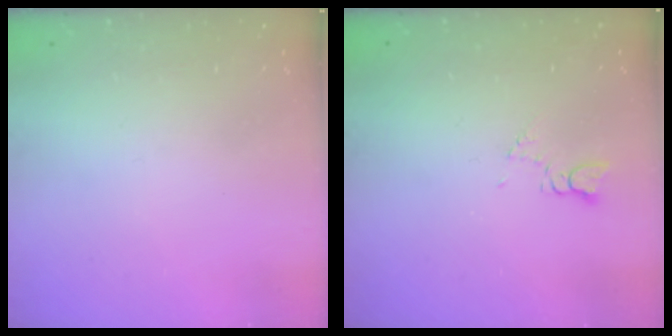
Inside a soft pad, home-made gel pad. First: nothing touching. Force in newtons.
{"total": 2.6, "press": 2.6, "slide": 0.4}